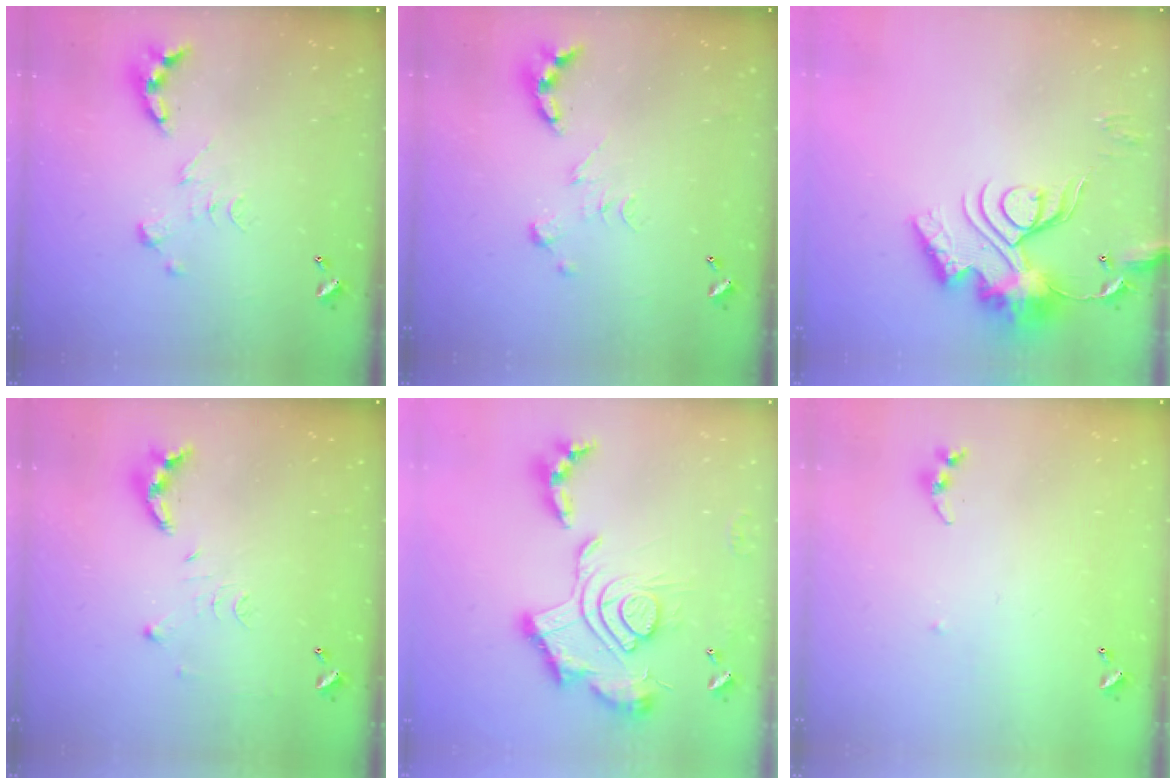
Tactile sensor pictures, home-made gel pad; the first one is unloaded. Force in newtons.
{"total": 0.0}
{"total": 18.4, "press": 18.3, "slide": 1.8}
{"total": 8.7, "press": 8.7, "slide": 0.8}
{"total": 2.5, "press": 1.9, "slide": 1.7}
{"total": 5.0, "press": 5.0, "slide": 0.6}